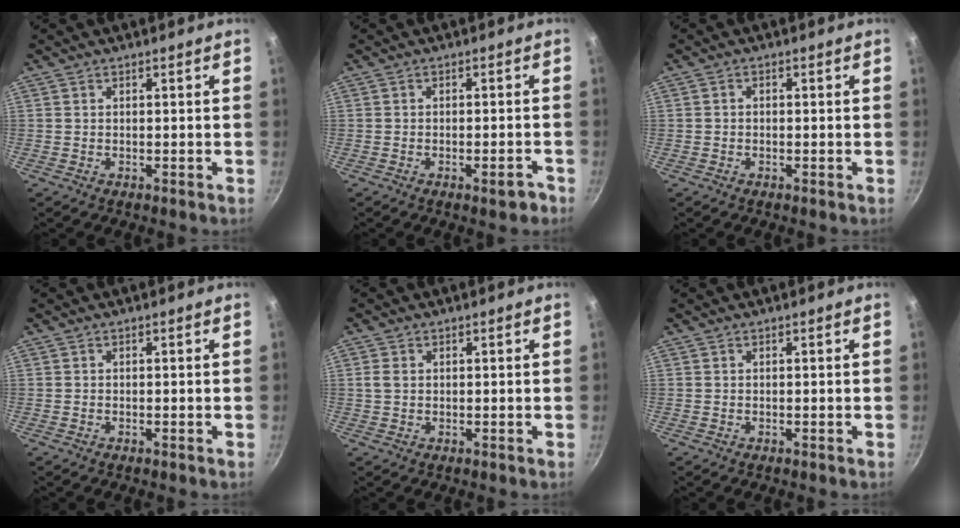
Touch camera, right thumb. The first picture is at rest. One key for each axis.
{"total": 3.2, "fx": -1.9, "fy": 1.1, "fz": 2.3, "tx": -0.022, "ty": 0.016, "tz": -0.021}
{"total": 0.8, "fx": -0.3, "fy": 0.6, "fz": 0.5, "tx": -0.010, "ty": 0.005, "tz": -0.006}
{"total": 0.0}
{"total": 2.0, "fx": 0.4, "fy": 1.5, "fz": 1.3, "tx": -0.024, "ty": 0.003, "tz": 0.007}
{"total": 0.0}